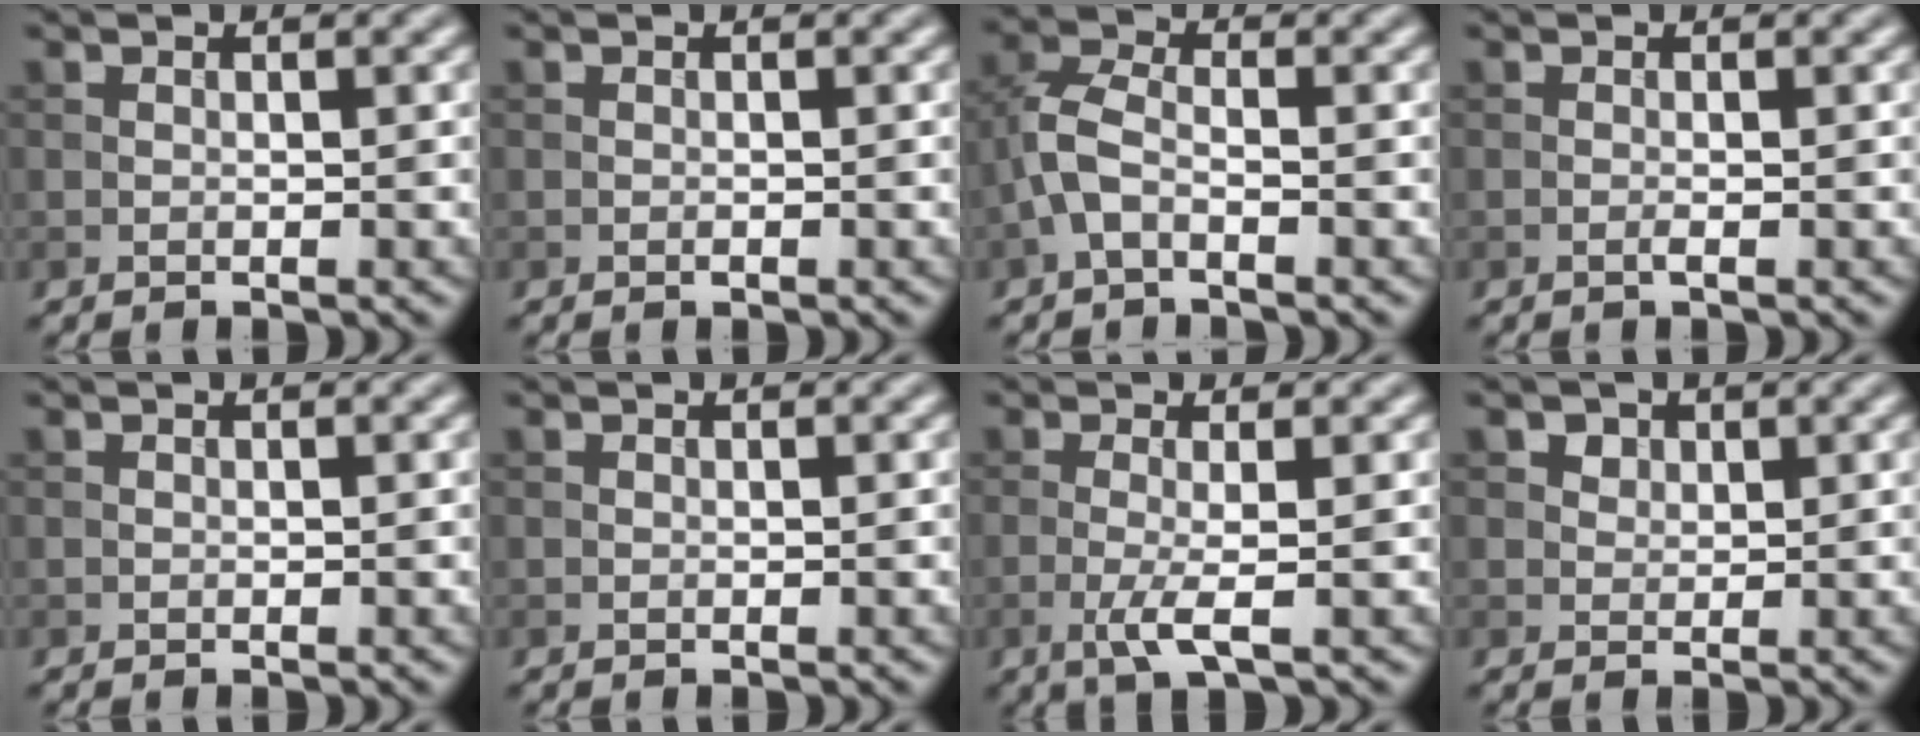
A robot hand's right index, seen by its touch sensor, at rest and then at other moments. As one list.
[{"total": 0.0}, {"total": 3.1, "force": [-1.3, 1.4, 2.5], "torque": [-0.061, 0.008, -0.039]}, {"total": 0.5, "force": [-0.2, 0.0, 0.5], "torque": [-0.012, -0.002, -0.006]}, {"total": 0.0}, {"total": 0.0}, {"total": 2.8, "force": [-0.8, 0.4, 2.7], "torque": [-0.056, -0.005, -0.019]}, {"total": 2.3, "force": [1.4, 1.6, 0.9], "torque": [-0.021, -0.005, 0.027]}]